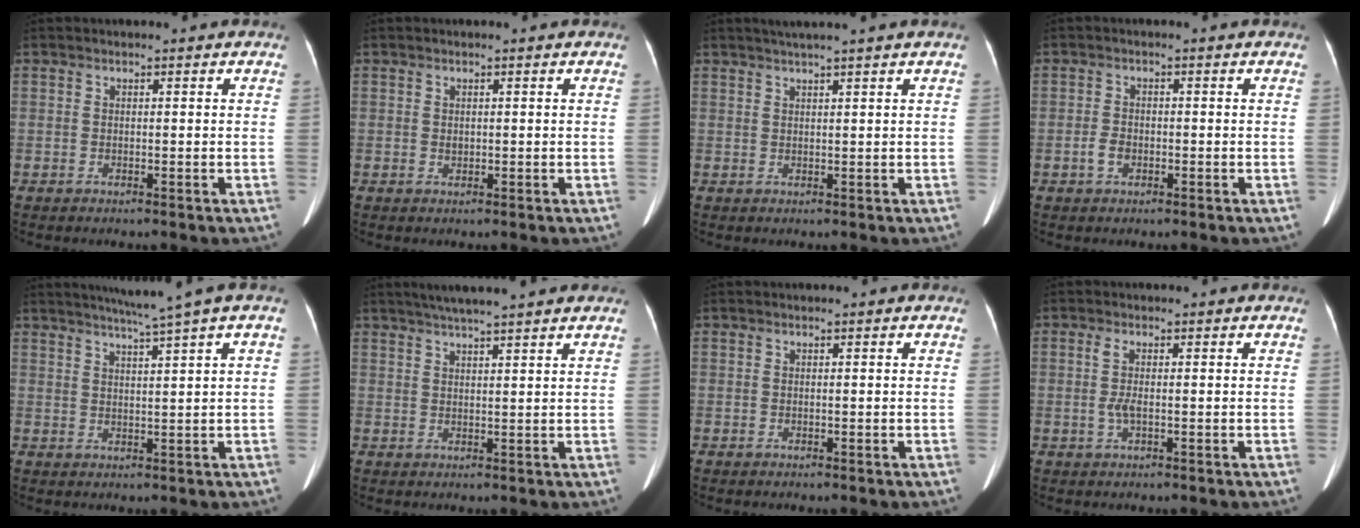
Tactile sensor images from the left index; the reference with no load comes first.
{"total": 0.6, "force": [0.1, 0.5, 0.3], "torque": [-0.006, 0.000, 0.006]}
{"total": 4.0, "force": [3.2, -0.9, 2.2], "torque": [-0.030, 0.020, 0.050]}
{"total": 2.1, "force": [-1.1, 1.2, 1.3], "torque": [-0.031, -0.001, -0.020]}
{"total": 6.1, "force": [4.3, -1.5, 4.1], "torque": [-0.064, 0.009, 0.067]}
{"total": 8.3, "force": [7.0, -0.4, 4.5], "torque": [-0.069, 0.026, 0.094]}
{"total": 0.0}
{"total": 2.2, "force": [-0.1, 0.5, 2.1], "torque": [-0.050, -0.001, 0.001]}